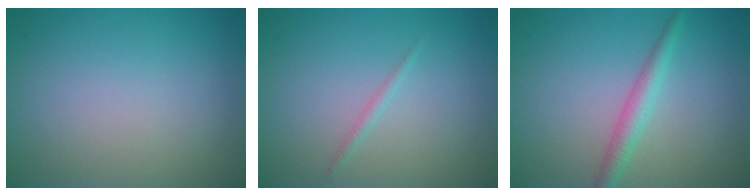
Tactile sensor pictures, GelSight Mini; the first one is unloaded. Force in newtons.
{"total": 0.7, "press": 0.7, "slide": 0.1}
{"total": 2.3, "press": 2.3, "slide": 0.0}